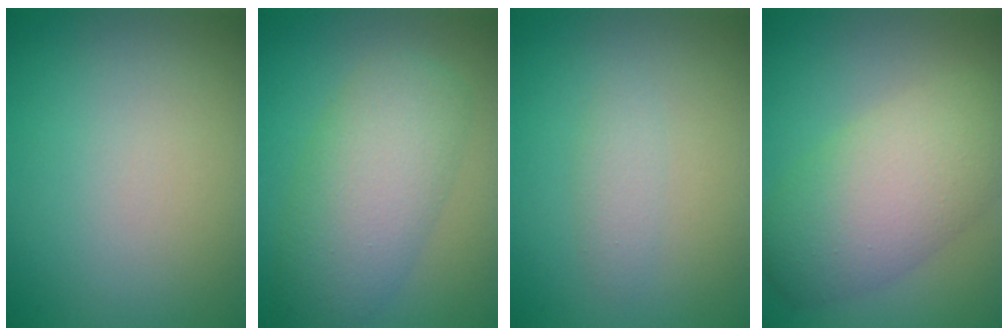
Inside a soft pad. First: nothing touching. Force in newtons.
{"total": 6.4, "press": 6.4, "slide": 0.1}
{"total": 1.5, "press": 1.5, "slide": 0.1}
{"total": 7.6, "press": 7.6, "slide": 0.4}